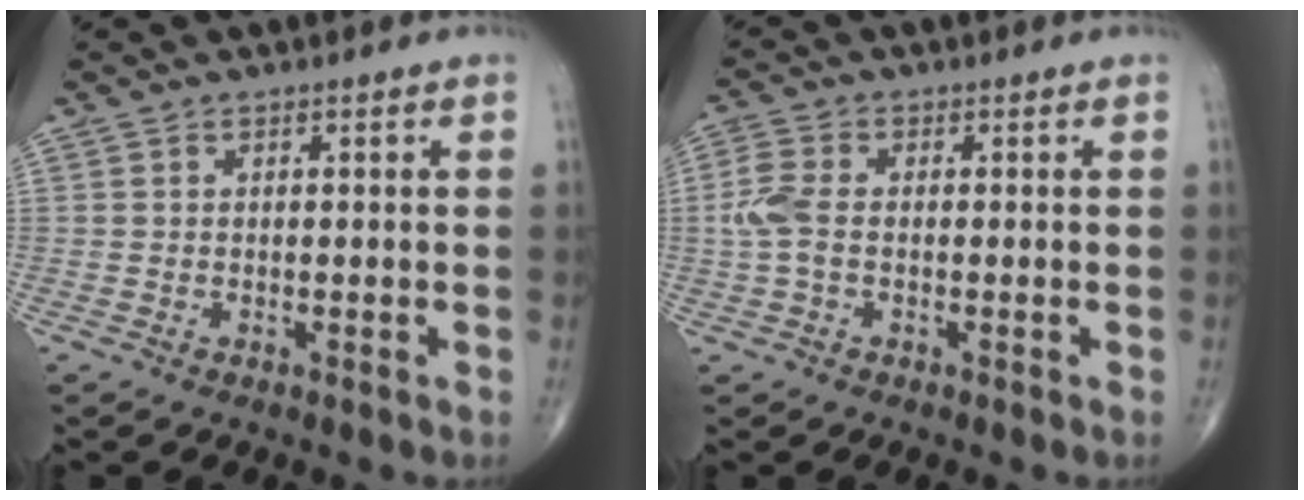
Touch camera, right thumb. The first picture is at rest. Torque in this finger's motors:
{"motor_torque": [0.19, -0.03, 0.27, 0.34, 0.16]}